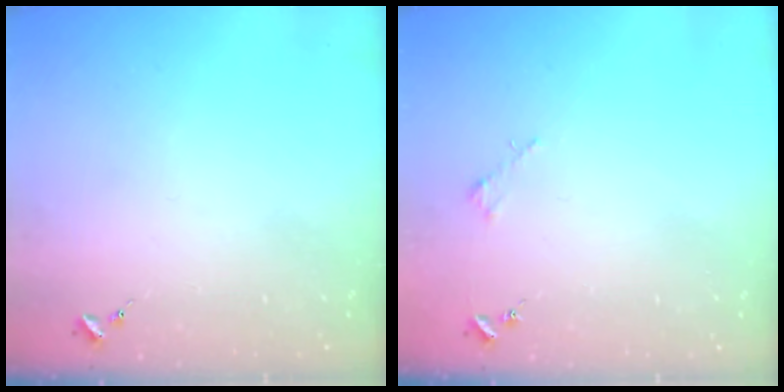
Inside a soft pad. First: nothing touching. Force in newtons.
{"total": 1.8, "press": 1.8, "slide": 0.2}